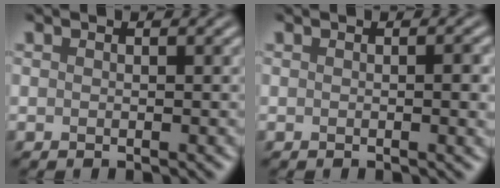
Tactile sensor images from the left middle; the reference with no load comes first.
{"total": 1.3, "force": [0.0, 0.2, 1.3], "torque": [-0.019, -0.001, 0.000]}